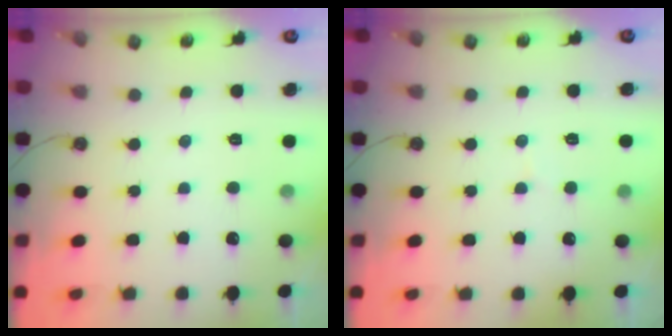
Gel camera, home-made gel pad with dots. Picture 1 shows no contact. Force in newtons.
{"total": 3.8, "press": 3.8, "slide": 0.4}